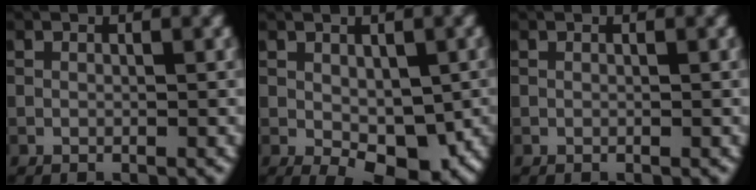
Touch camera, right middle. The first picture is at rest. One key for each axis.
{"total": 5.8, "fx": -1.4, "fy": 3.2, "fz": 4.7, "tx": -0.074, "ty": -0.012, "tz": -0.014}
{"total": 0.0}